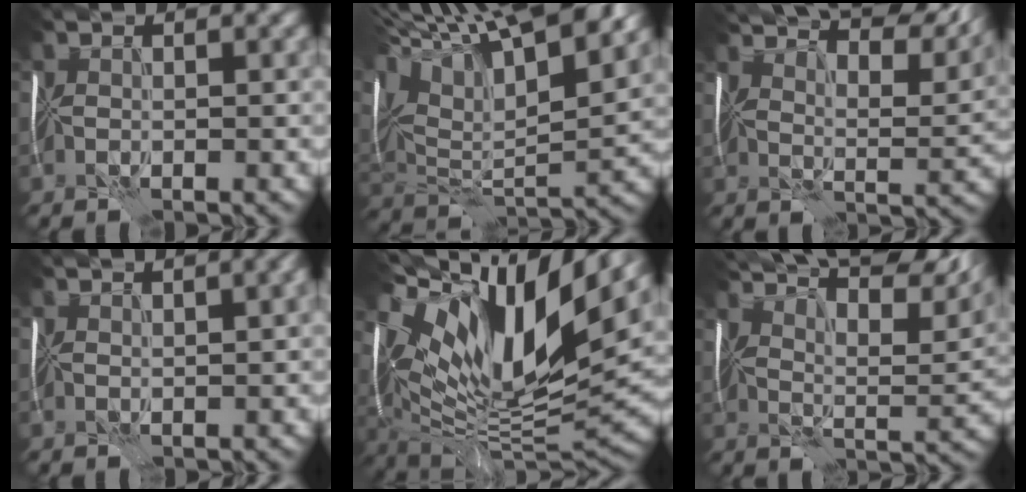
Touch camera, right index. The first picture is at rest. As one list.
[{"total": 16.2, "force": [6.8, 7.4, 12.7], "torque": [-0.245, 0.043, 0.111]}, {"total": 12.2, "force": [10.1, 2.8, 6.2], "torque": [-0.101, 0.017, 0.126]}, {"total": 4.4, "force": [2.3, 1.4, 3.5], "torque": [-0.027, 0.016, 0.029]}, {"total": 16.2, "force": [5.6, 6.1, 13.9], "torque": [-0.253, 0.015, 0.083]}, {"total": 15.0, "force": [11.5, 3.9, 8.8], "torque": [-0.136, 0.034, 0.142]}]